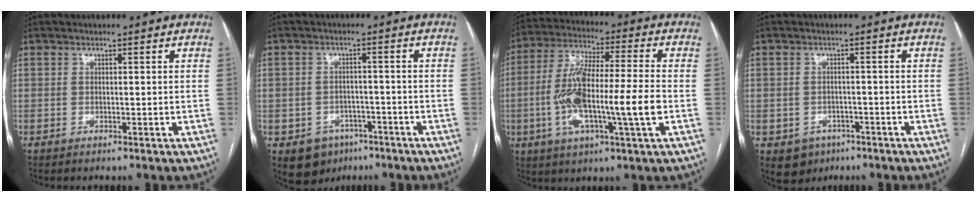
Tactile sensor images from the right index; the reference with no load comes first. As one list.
[{"total": 6.5, "force": [-3.6, 5.2, 1.6], "torque": [-0.023, 0.008, -0.044]}, {"total": 15.6, "force": [-2.9, 1.4, 15.2], "torque": [-0.297, 0.004, -0.054]}, {"total": 4.5, "force": [-2.2, 3.8, 0.8], "torque": [-0.010, 0.005, -0.025]}]